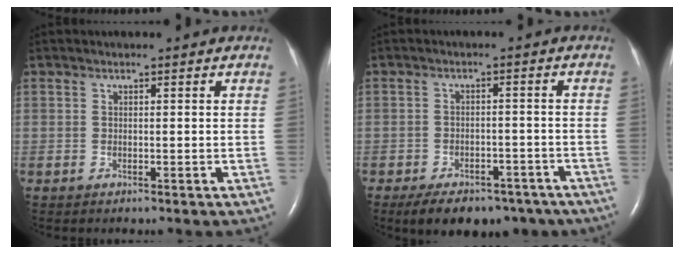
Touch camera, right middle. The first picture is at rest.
{"total": 12.9, "force": [-9.2, 6.8, 5.8], "torque": [-0.089, 0.003, -0.121]}